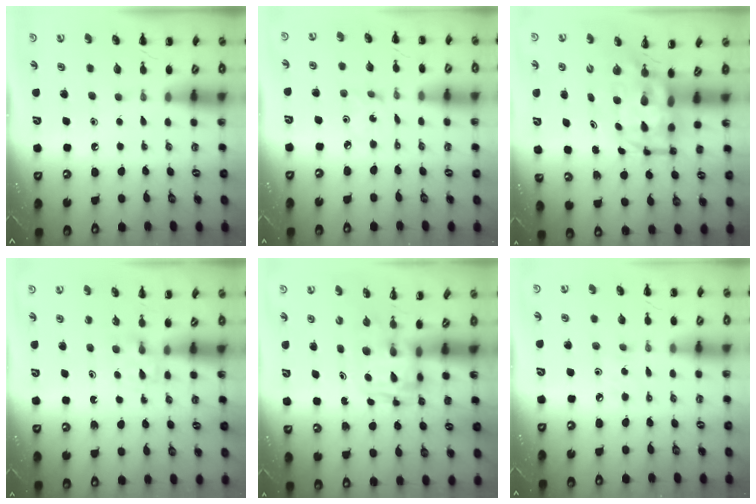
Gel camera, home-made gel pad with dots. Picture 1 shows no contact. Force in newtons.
{"total": 1.8, "press": 1.7, "slide": 0.5}
{"total": 6.6, "press": 6.3, "slide": 2.1}
{"total": 3.8, "press": 3.6, "slide": 1.3}
{"total": 2.6, "press": 2.6, "slide": 0.2}
{"total": 2.5, "press": 2.3, "slide": 0.9}